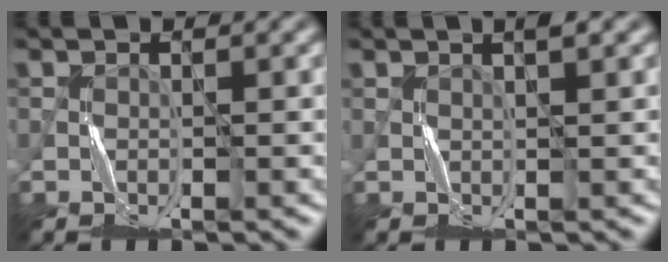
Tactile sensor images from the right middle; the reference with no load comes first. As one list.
[{"total": 1.5, "force": [0.9, 0.1, 1.1], "torque": [-0.015, 0.002, 0.015]}]